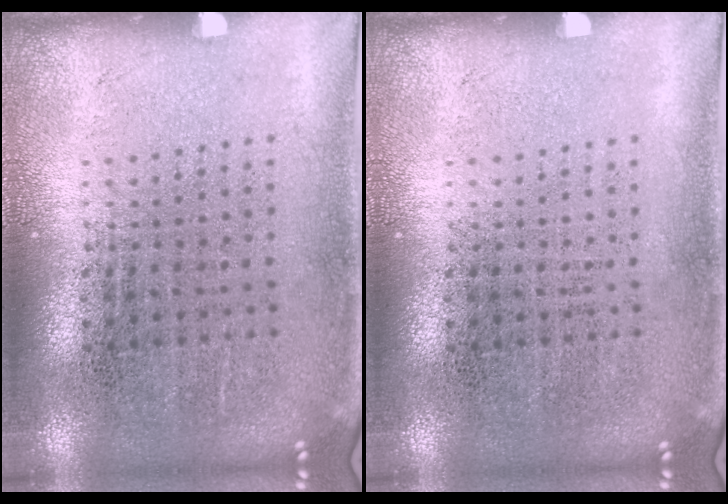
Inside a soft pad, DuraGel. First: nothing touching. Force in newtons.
{"total": 0.0}